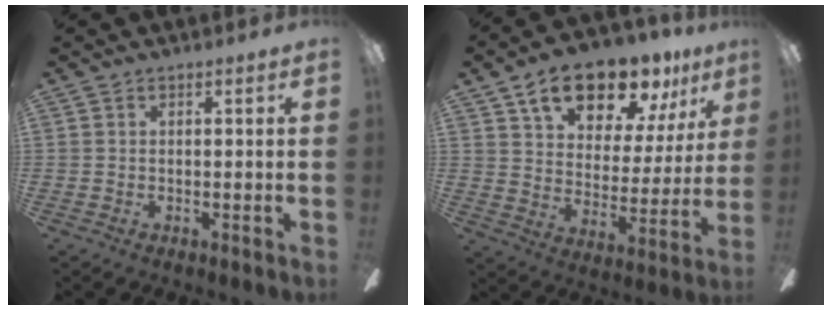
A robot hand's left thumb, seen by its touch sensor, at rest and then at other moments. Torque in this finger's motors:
{"motor_torque": [0.81, 0.82, 1.44, -1.33, 0.10]}